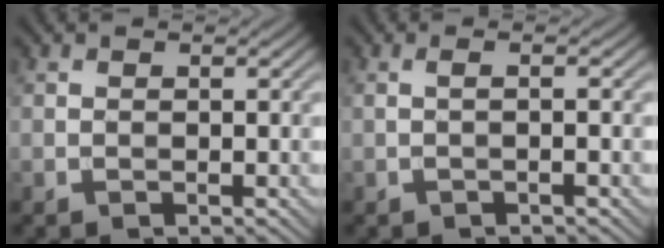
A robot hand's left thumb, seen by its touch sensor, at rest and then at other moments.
{"total": 1.5, "force": [-0.2, 0.1, 1.5], "torque": [-0.023, 0.007, -0.011]}